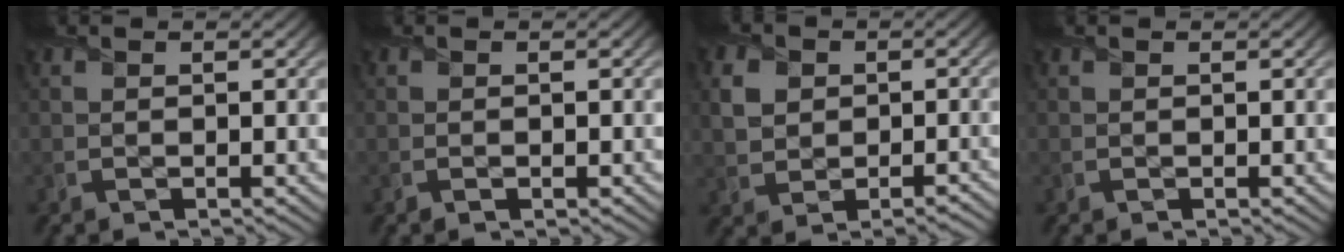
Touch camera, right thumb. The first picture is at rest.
{"total": 0.6, "force": [-0.2, 0.1, 0.5], "torque": [-0.011, 0.002, -0.002]}
{"total": 4.4, "force": [0.4, 3.6, 2.5], "torque": [-0.049, 0.000, 0.005]}
{"total": 0.0}